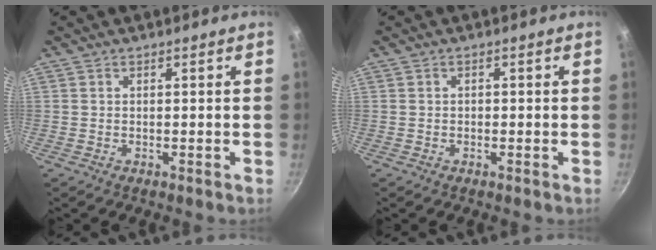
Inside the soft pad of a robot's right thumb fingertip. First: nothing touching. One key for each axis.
{"total": 0.5, "fx": -0.2, "fy": 0.4, "fz": 0.2, "tx": -0.004, "ty": 0.004, "tz": -0.002}